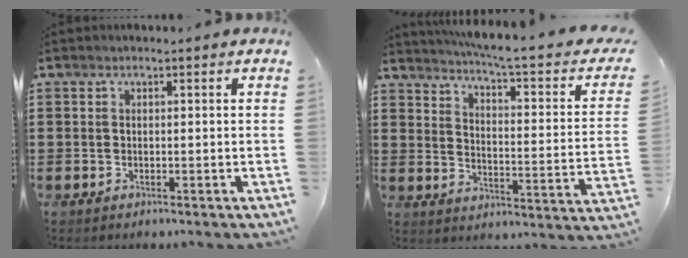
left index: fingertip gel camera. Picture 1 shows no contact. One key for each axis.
{"total": 5.0, "fx": 3.7, "fy": -0.5, "fz": 3.3, "tx": -0.076, "ty": -0.037, "tz": 0.051}